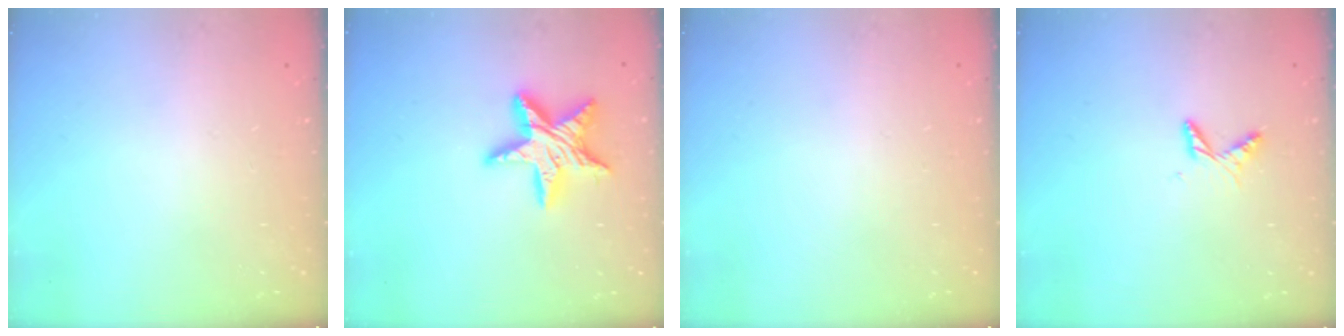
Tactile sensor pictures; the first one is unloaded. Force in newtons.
{"total": 15.2, "press": 15.2, "slide": 1.1}
{"total": 0.0}
{"total": 5.9, "press": 5.9, "slide": 0.5}